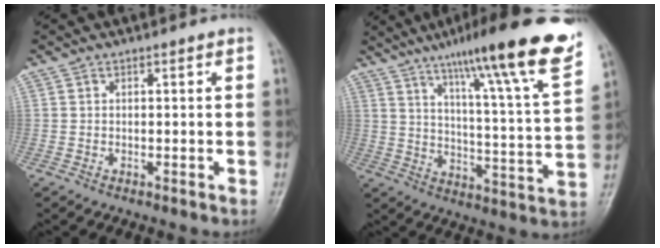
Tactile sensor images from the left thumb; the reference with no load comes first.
{"total": 21.8, "force": [14.5, 2.0, 16.2], "torque": [-0.220, -0.048, 0.211]}